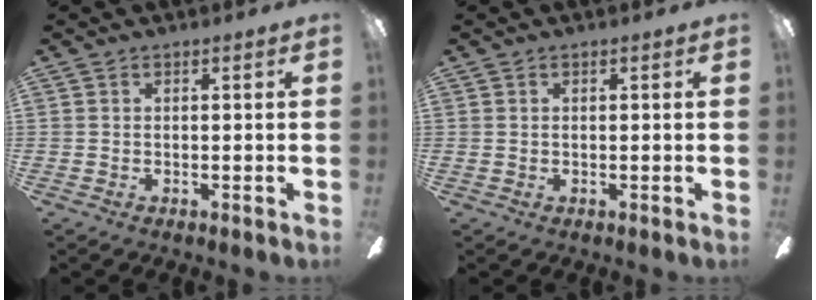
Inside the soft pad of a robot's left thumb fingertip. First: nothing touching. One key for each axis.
{"total": 0.0}